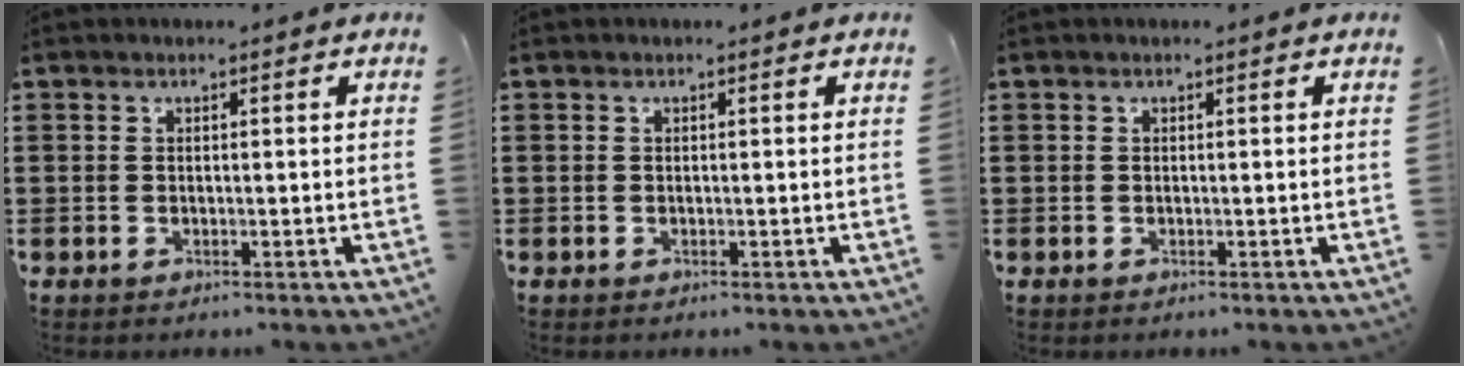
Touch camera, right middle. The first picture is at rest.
{"total": 0.0}
{"total": 0.0}